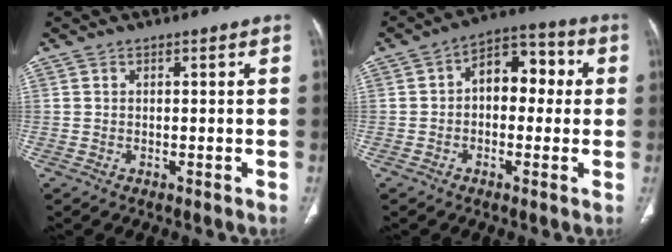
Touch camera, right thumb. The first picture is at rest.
{"total": 9.8, "force": [0.7, 6.4, 7.4], "torque": [-0.069, 0.034, -0.001]}